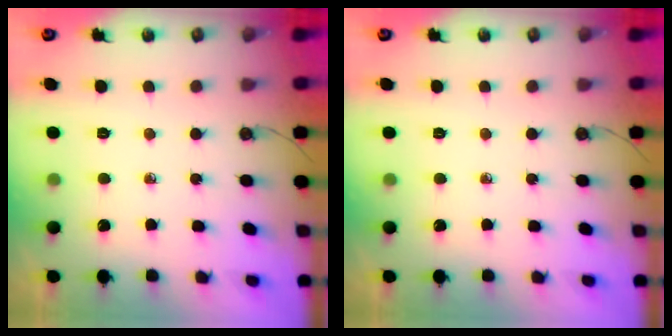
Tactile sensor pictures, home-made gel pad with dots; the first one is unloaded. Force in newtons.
{"total": 0.0}